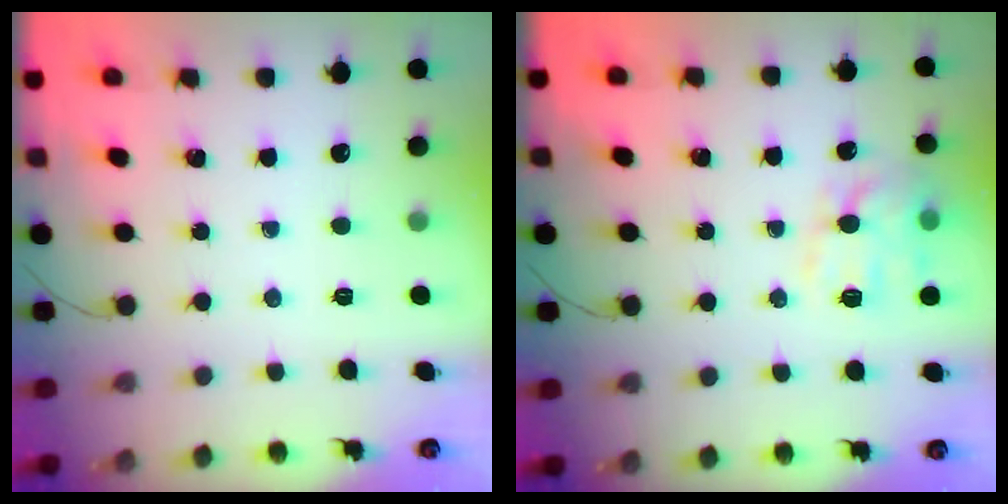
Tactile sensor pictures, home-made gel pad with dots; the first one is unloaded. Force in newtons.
{"total": 12.3, "press": 12.3, "slide": 0.2}